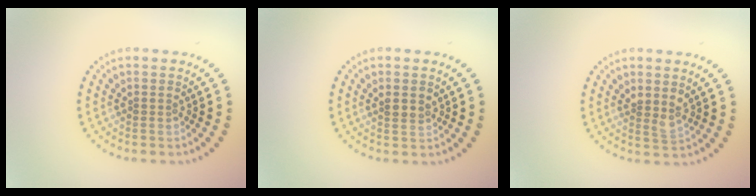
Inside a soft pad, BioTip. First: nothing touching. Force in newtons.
{"total": 1.6, "press": 1.5, "slide": 0.7}
{"total": 1.6, "press": 1.3, "slide": 1.0}